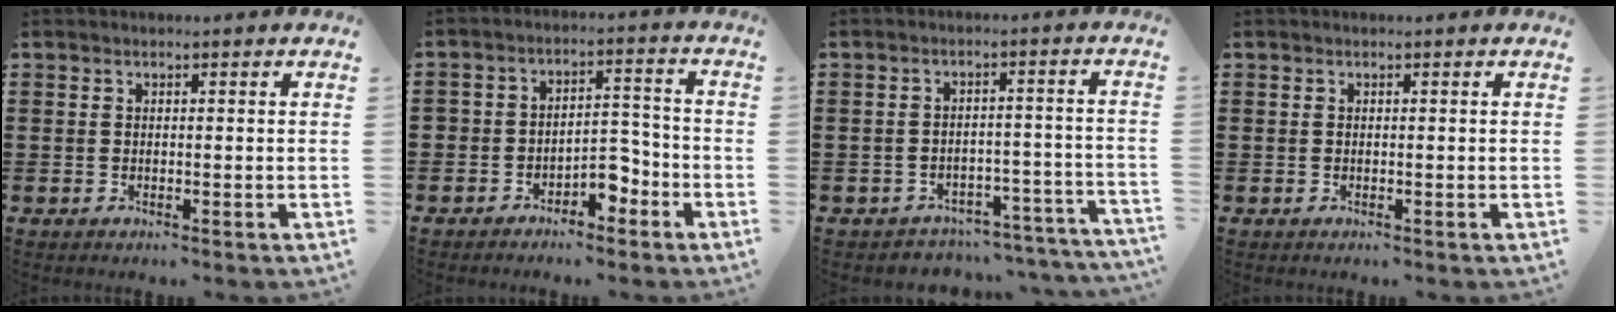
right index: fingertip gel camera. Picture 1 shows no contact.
{"total": 4.5, "force": [-3.3, 2.5, 1.7], "torque": [-0.031, 0.016, -0.066]}
{"total": 3.5, "force": [-3.5, 0.6, 0.6], "torque": [-0.015, 0.003, -0.073]}
{"total": 0.0}